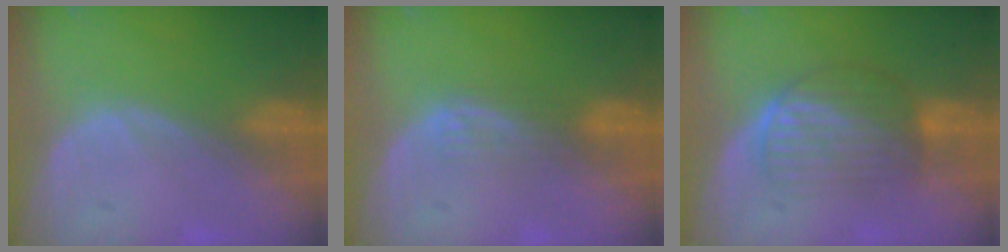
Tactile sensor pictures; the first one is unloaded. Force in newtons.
{"total": 2.4, "press": 2.3, "slide": 0.4}
{"total": 6.5, "press": 6.3, "slide": 1.6}